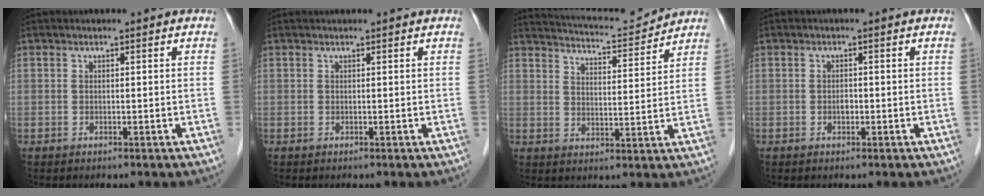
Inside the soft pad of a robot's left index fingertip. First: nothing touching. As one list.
[{"total": 1.7, "force": [1.6, 0.0, 0.4], "torque": [-0.007, 0.019, 0.024]}, {"total": 10.2, "force": [10.0, 0.4, 1.8], "torque": [-0.039, 0.005, 0.150]}, {"total": 0.7, "force": [-0.2, 0.5, 0.5], "torque": [-0.011, 0.002, -0.005]}]